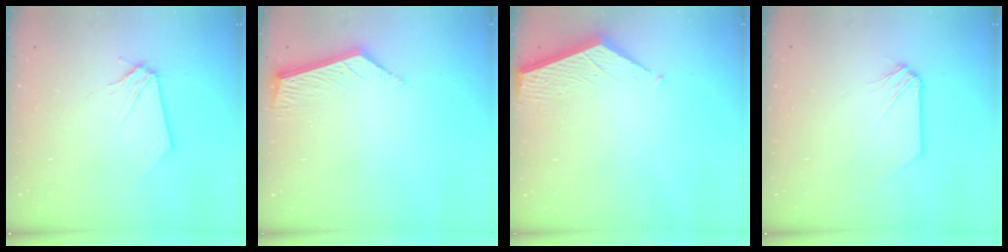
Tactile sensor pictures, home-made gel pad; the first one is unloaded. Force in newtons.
{"total": 6.5, "press": 6.5, "slide": 0.6}
{"total": 3.3, "press": 3.2, "slide": 0.4}
{"total": 0.0}